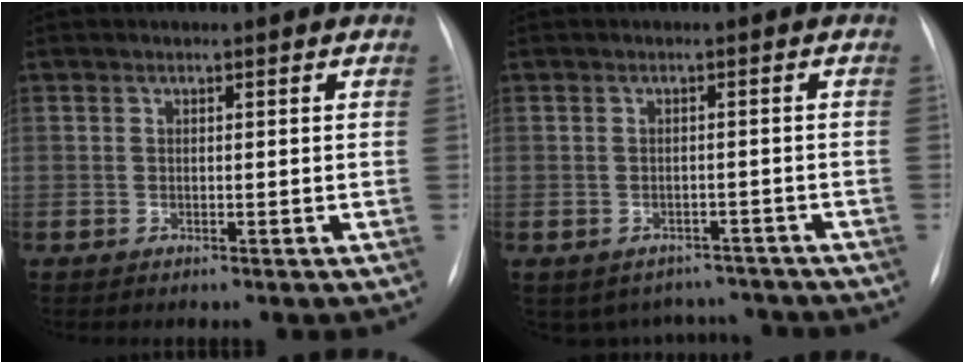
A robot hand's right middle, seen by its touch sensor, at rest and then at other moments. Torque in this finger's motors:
{"motor_torque": [0.21, -0.26, -0.02, -0.02]}